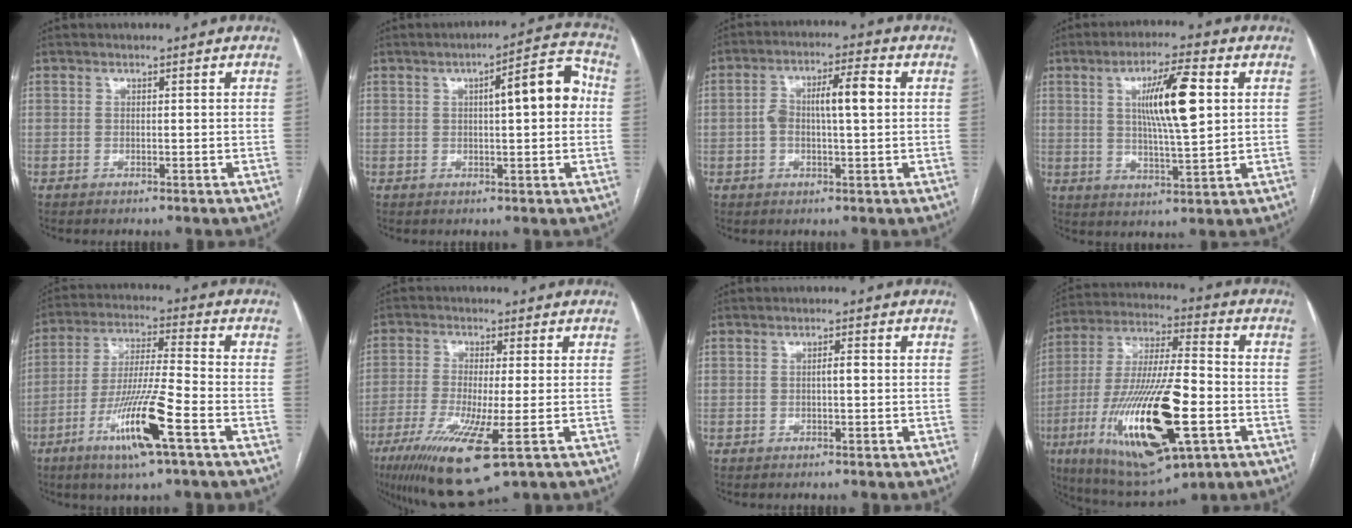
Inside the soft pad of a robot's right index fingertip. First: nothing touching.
{"total": 8.8, "force": [1.3, 1.8, 8.5], "torque": [-0.116, 0.028, 0.014]}
{"total": 7.8, "force": [0.6, 1.9, 7.6], "torque": [-0.142, 0.022, 0.009]}
{"total": 10.9, "force": [2.7, 1.3, 10.5], "torque": [-0.183, 0.002, 0.046]}
{"total": 13.4, "force": [-6.2, 0.2, 11.9], "torque": [-0.235, -0.019, -0.115]}
{"total": 12.8, "force": [-5.8, 1.5, 11.3], "torque": [-0.215, -0.038, -0.096]}
{"total": 1.2, "force": [-0.1, 0.2, 1.2], "torque": [-0.020, 0.003, -0.001]}
{"total": 24.2, "force": [-7.7, 5.7, 22.3], "torque": [-0.460, -0.032, -0.122]}